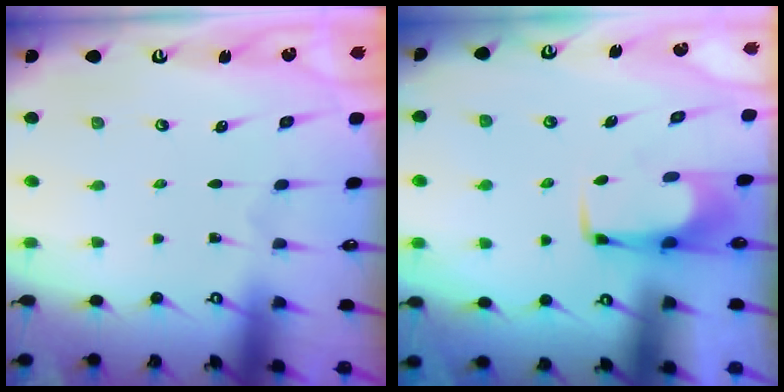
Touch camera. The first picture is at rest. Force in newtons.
{"total": 2.0, "press": 1.9, "slide": 0.6}